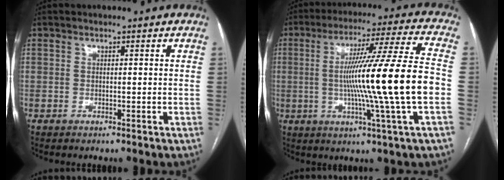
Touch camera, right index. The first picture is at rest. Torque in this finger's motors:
{"motor_torque": [2.14, 0.00, 1.05, 0.21]}